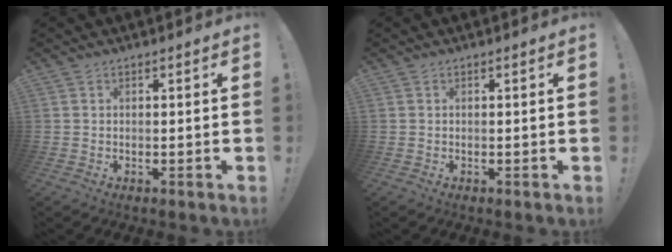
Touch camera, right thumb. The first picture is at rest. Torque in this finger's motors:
{"motor_torque": [-0.14, 0.15, -0.11, -0.14, -0.02]}